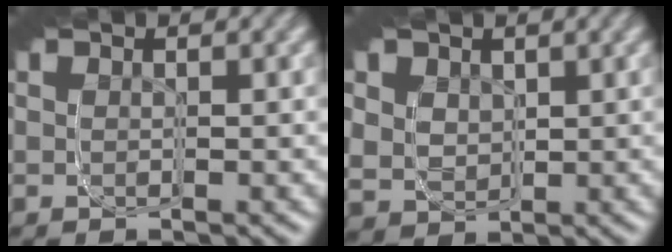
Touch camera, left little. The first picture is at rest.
{"total": 7.3, "force": [1.5, 6.7, 2.6], "torque": [-0.070, -0.006, 0.015]}